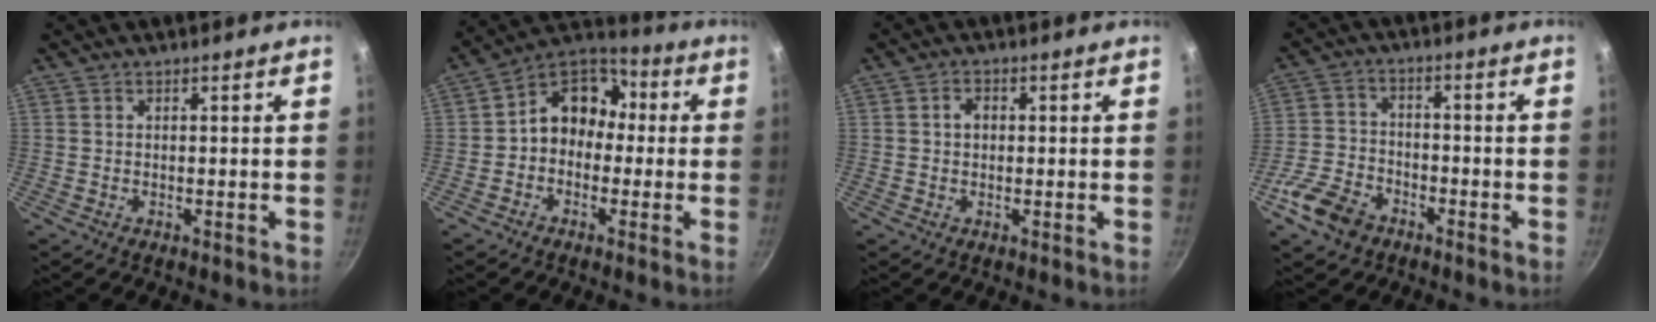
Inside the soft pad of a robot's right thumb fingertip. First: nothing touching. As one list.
[{"total": 11.1, "force": [-0.3, 9.0, 6.5], "torque": [-0.056, 0.046, -0.032]}, {"total": 2.5, "force": [0.3, 1.9, 1.6], "torque": [-0.015, 0.005, 0.003]}, {"total": 9.0, "force": [-5.1, 5.9, 4.5], "torque": [-0.079, 0.031, -0.107]}]